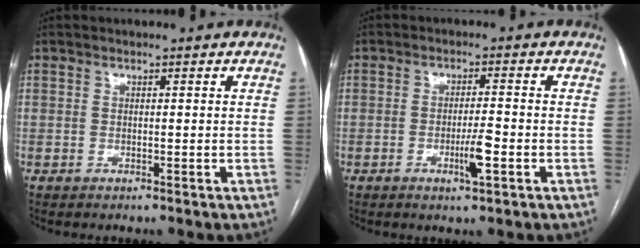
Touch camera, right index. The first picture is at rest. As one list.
[{"total": 4.2, "force": [-1.5, 0.2, 3.9], "torque": [-0.070, -0.005, -0.024]}]